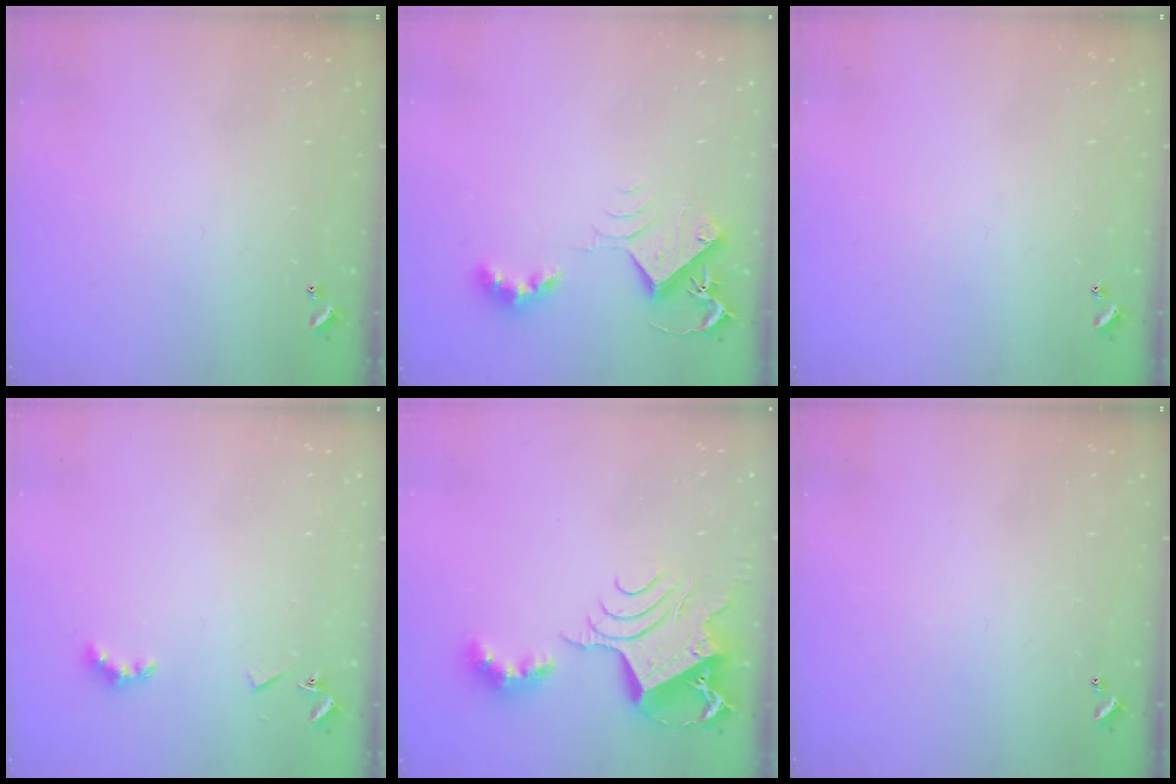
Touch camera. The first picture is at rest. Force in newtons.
{"total": 7.1, "press": 7.1, "slide": 1.0}
{"total": 0.0}
{"total": 4.0, "press": 3.9, "slide": 0.7}
{"total": 10.3, "press": 10.2, "slide": 1.3}
{"total": 0.0}